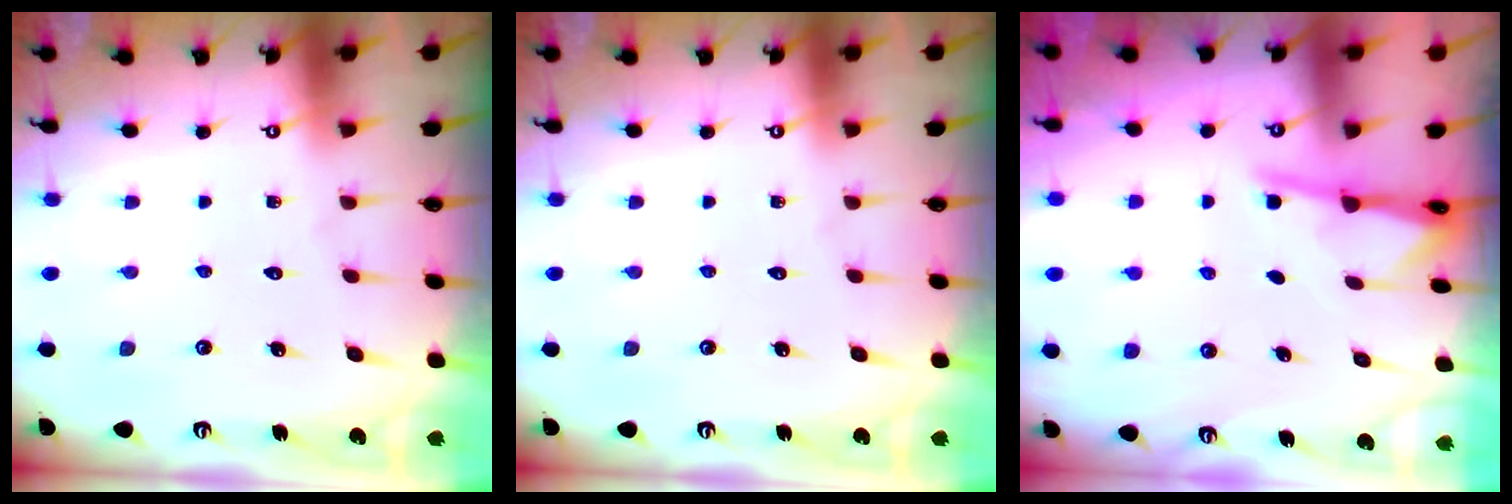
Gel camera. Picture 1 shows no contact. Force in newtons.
{"total": 0.0}
{"total": 2.6, "press": 2.6, "slide": 0.4}